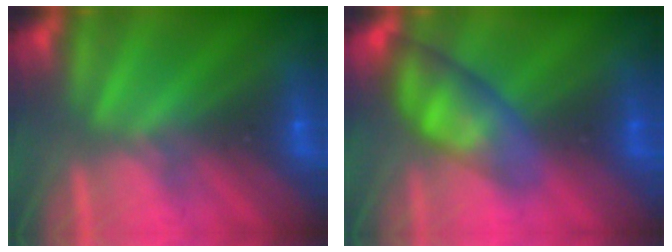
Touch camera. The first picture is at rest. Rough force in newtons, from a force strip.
{"total": 4.7}